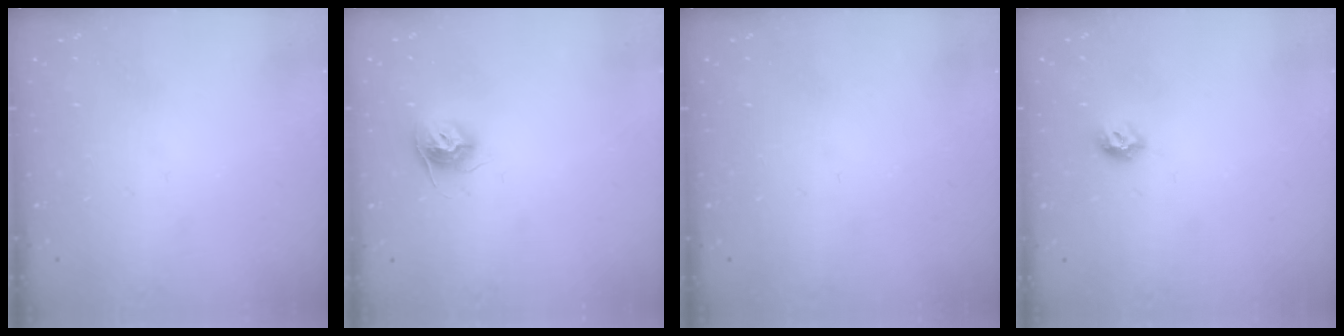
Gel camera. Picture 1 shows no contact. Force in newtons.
{"total": 9.6, "press": 9.6, "slide": 0.6}
{"total": 0.0}
{"total": 6.4, "press": 6.3, "slide": 0.8}